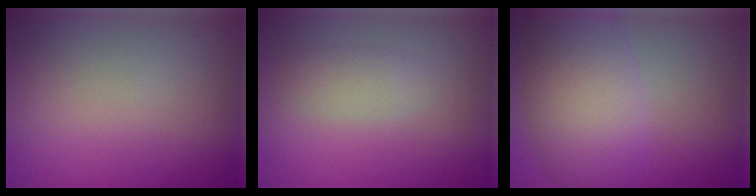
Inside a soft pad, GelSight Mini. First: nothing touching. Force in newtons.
{"total": 1.9, "press": 1.9, "slide": 0.1}
{"total": 7.6, "press": 7.6, "slide": 0.3}